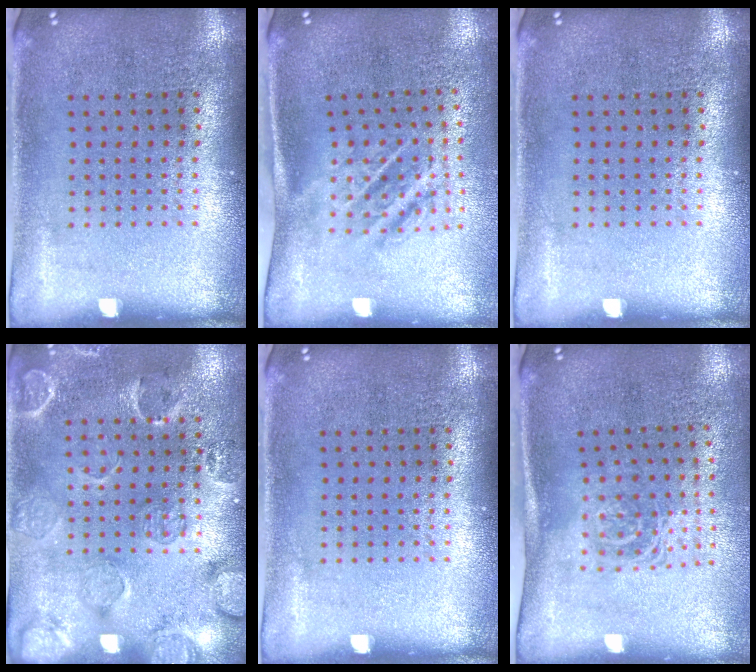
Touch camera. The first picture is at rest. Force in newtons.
{"total": 1.7, "press": 1.1, "slide": 1.3}
{"total": 0.0}
{"total": 2.7, "press": 1.8, "slide": 2.0}
{"total": 0.0}
{"total": 1.5, "press": 1.1, "slide": 1.0}